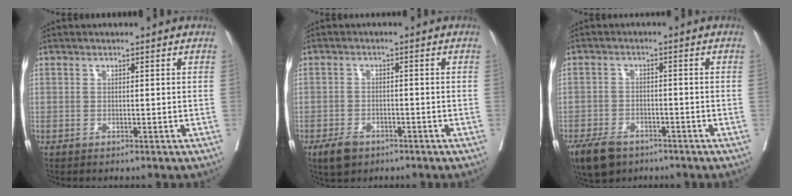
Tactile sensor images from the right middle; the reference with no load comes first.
{"total": 3.6, "force": [-2.4, 2.0, 1.7], "torque": [-0.034, -0.001, -0.036]}
{"total": 7.2, "force": [-5.2, 3.9, 3.2], "torque": [-0.060, -0.005, -0.086]}